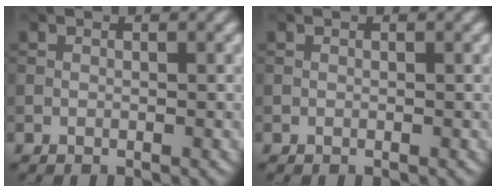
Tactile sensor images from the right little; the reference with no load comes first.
{"total": 0.0}